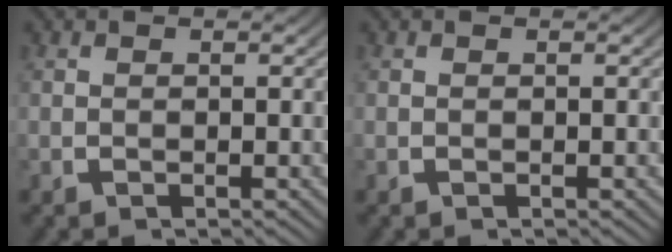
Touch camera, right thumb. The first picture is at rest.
{"total": 0.0}